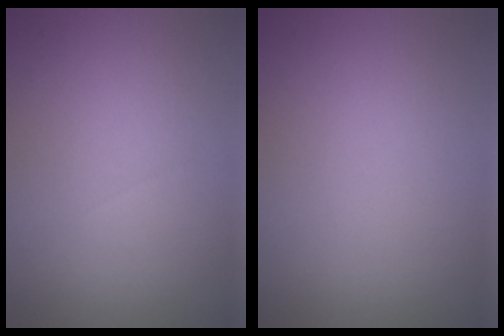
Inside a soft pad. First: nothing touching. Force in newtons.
{"total": 0.0}